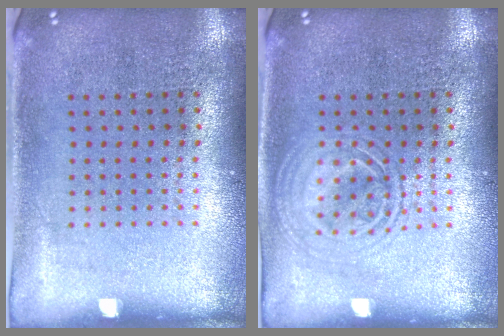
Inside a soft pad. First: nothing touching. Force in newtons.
{"total": 2.4, "press": 2.4, "slide": 0.3}